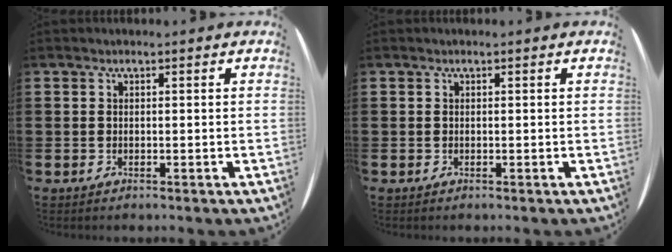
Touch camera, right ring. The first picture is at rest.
{"total": 0.0}